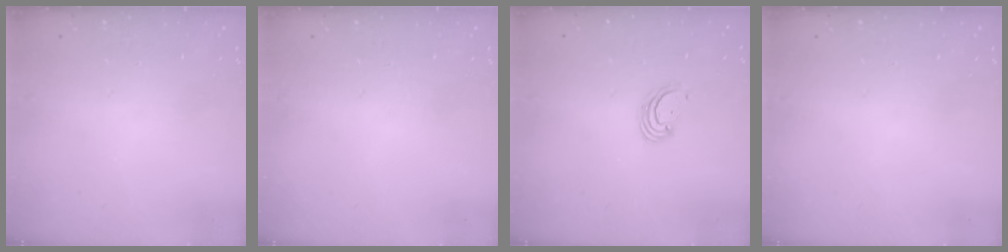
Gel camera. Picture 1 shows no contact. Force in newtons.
{"total": 0.0}
{"total": 2.4, "press": 2.4, "slide": 0.2}
{"total": 0.0}